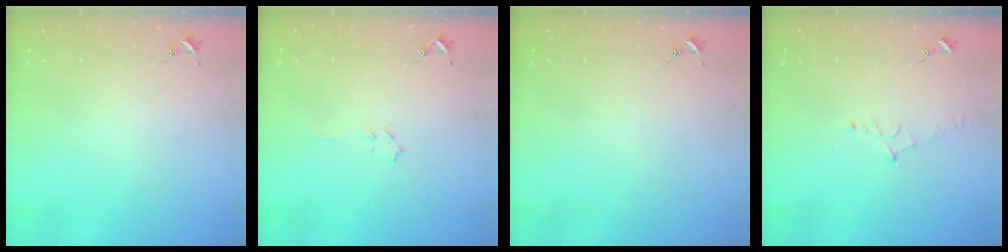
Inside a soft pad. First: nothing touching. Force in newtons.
{"total": 3.5, "press": 3.4, "slide": 0.5}
{"total": 0.0}
{"total": 5.6, "press": 5.5, "slide": 1.0}